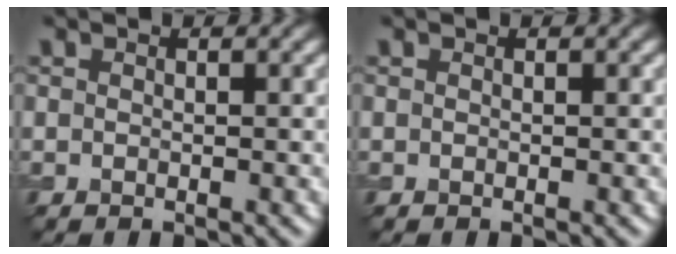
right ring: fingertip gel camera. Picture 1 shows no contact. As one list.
[{"total": 0.0}]